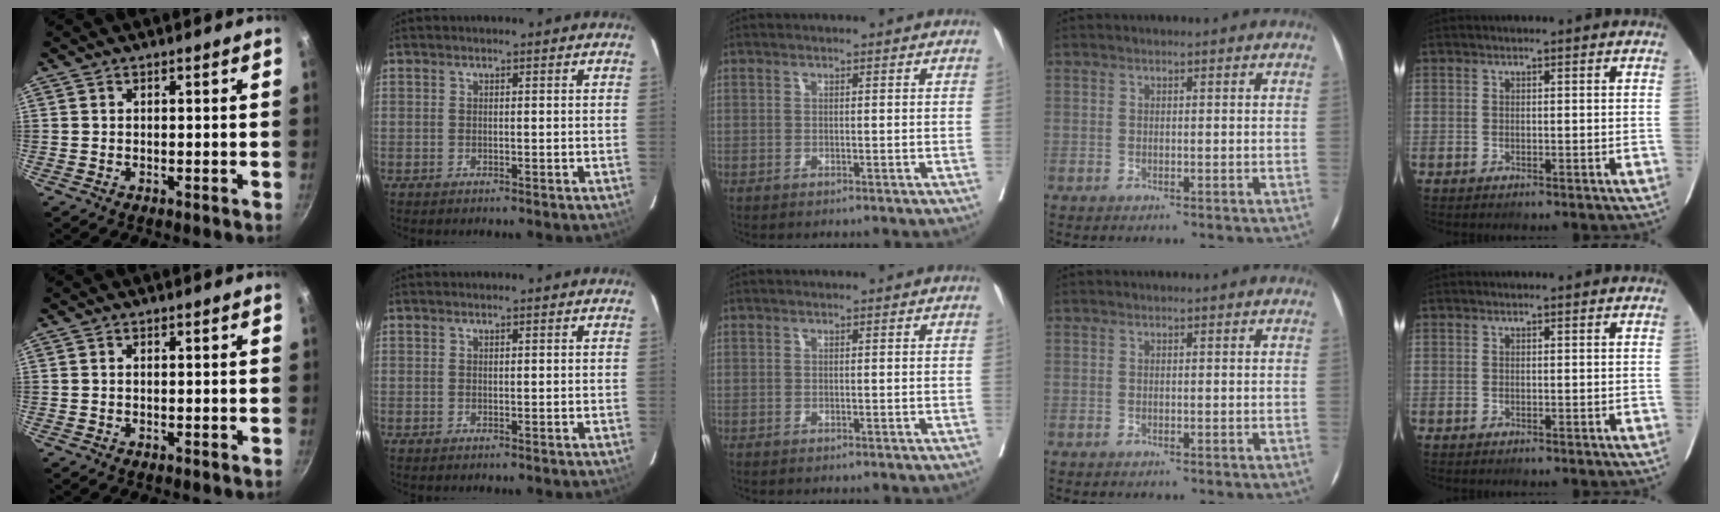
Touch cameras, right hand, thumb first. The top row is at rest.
{}